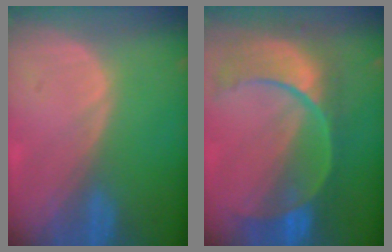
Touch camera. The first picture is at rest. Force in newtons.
{"total": 11.2, "press": 9.4, "slide": 6.2}